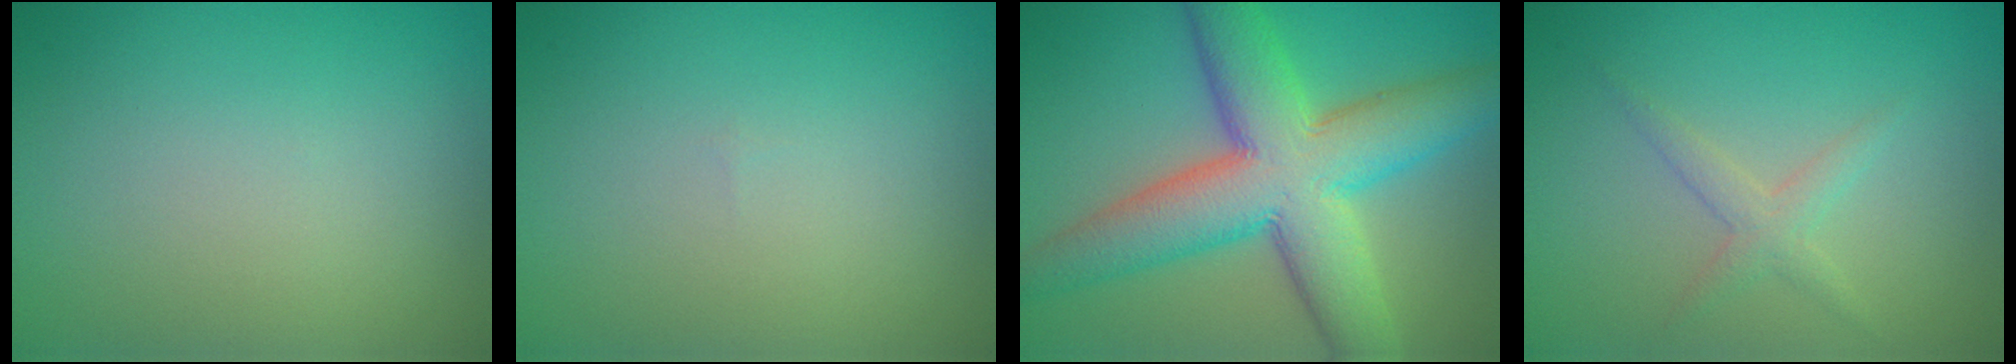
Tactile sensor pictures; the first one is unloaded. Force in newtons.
{"total": 0.0}
{"total": 11.1, "press": 11.1, "slide": 0.4}
{"total": 1.7, "press": 1.7, "slide": 0.1}